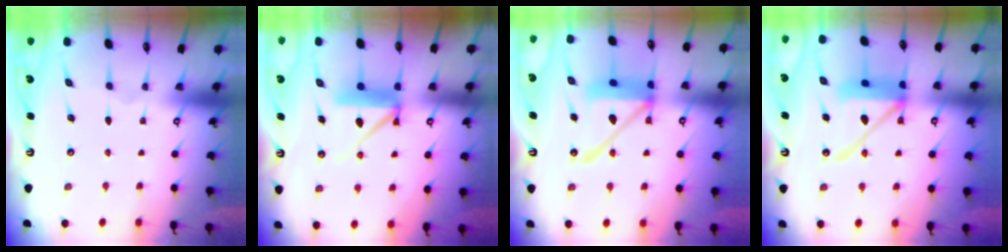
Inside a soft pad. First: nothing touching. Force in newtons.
{"total": 9.2, "press": 9.2, "slide": 1.0}
{"total": 15.1, "press": 14.9, "slide": 2.2}
{"total": 14.5, "press": 14.4, "slide": 1.9}